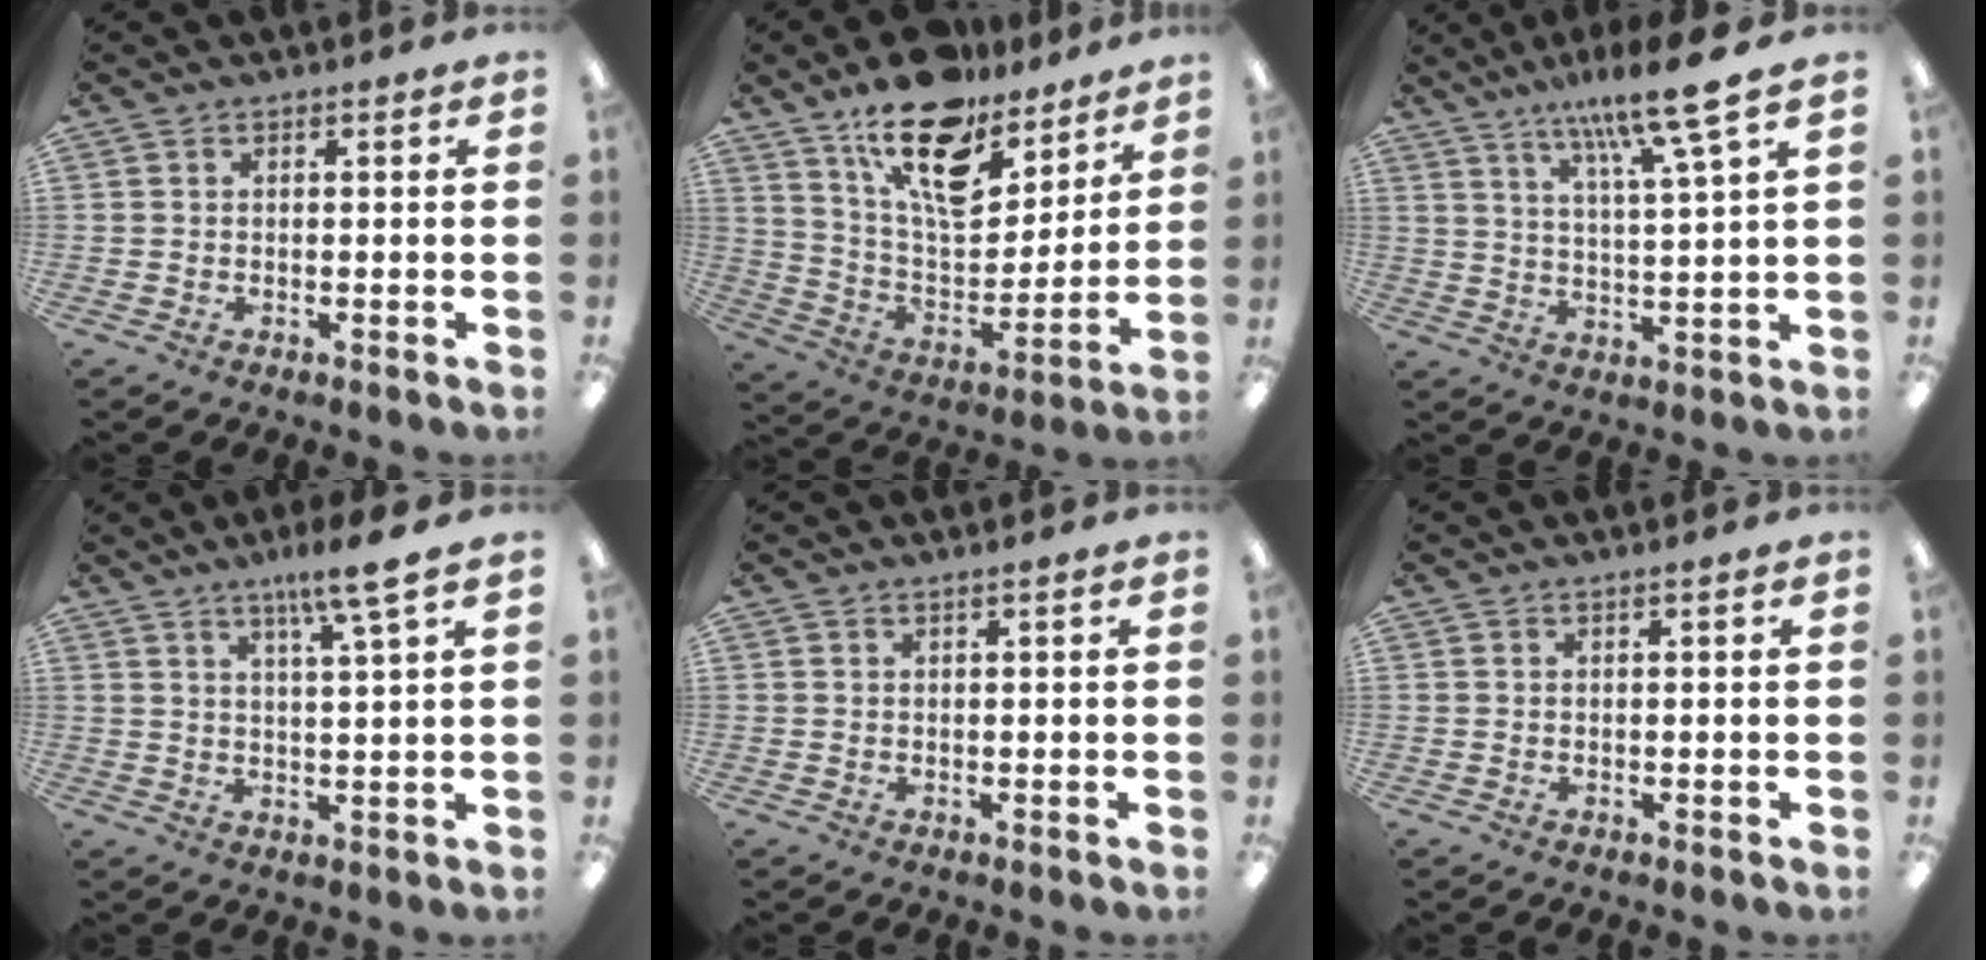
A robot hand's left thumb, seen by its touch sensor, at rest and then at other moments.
{"total": 18.2, "force": [12.7, 8.6, 9.8], "torque": [-0.165, -0.081, 0.224]}
{"total": 12.0, "force": [8.8, 0.6, 8.2], "torque": [-0.141, -0.046, 0.139]}
{"total": 7.3, "force": [5.0, -0.2, 5.3], "torque": [-0.099, -0.019, 0.082]}
{"total": 0.7, "force": [0.5, -0.1, 0.5], "torque": [-0.008, 0.000, 0.008]}
{"total": 0.5, "force": [0.3, 0.0, 0.4], "torque": [-0.007, 0.000, 0.005]}